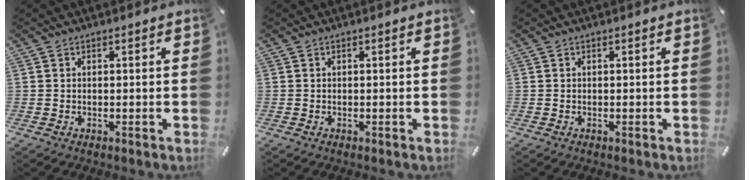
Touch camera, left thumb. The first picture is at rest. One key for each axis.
{"total": 0.0}
{"total": 0.0}